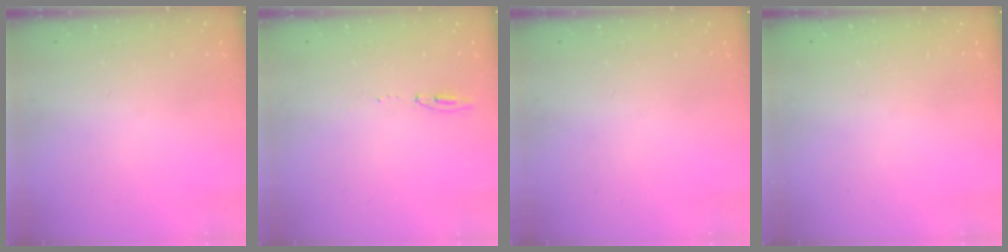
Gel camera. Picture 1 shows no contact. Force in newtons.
{"total": 6.0, "press": 5.8, "slide": 1.5}
{"total": 0.0}
{"total": 0.0}